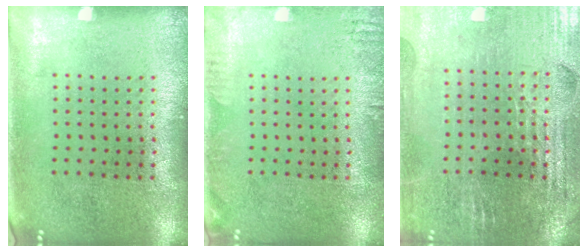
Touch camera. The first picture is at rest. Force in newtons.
{"total": 1.7, "press": 1.7, "slide": 0.2}
{"total": 2.9, "press": 2.8, "slide": 0.5}